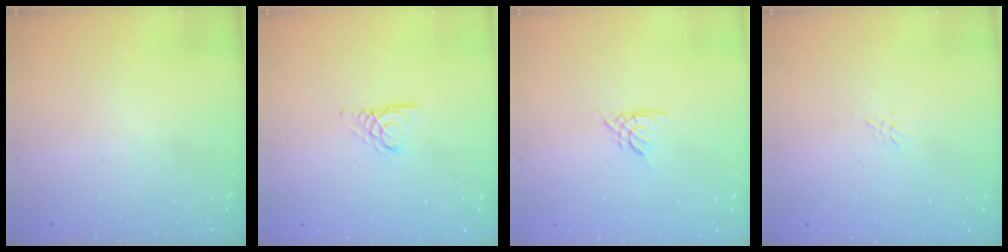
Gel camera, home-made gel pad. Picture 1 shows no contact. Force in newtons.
{"total": 4.1, "press": 4.1, "slide": 0.4}
{"total": 2.2, "press": 2.1, "slide": 0.5}
{"total": 4.1, "press": 4.1, "slide": 0.5}